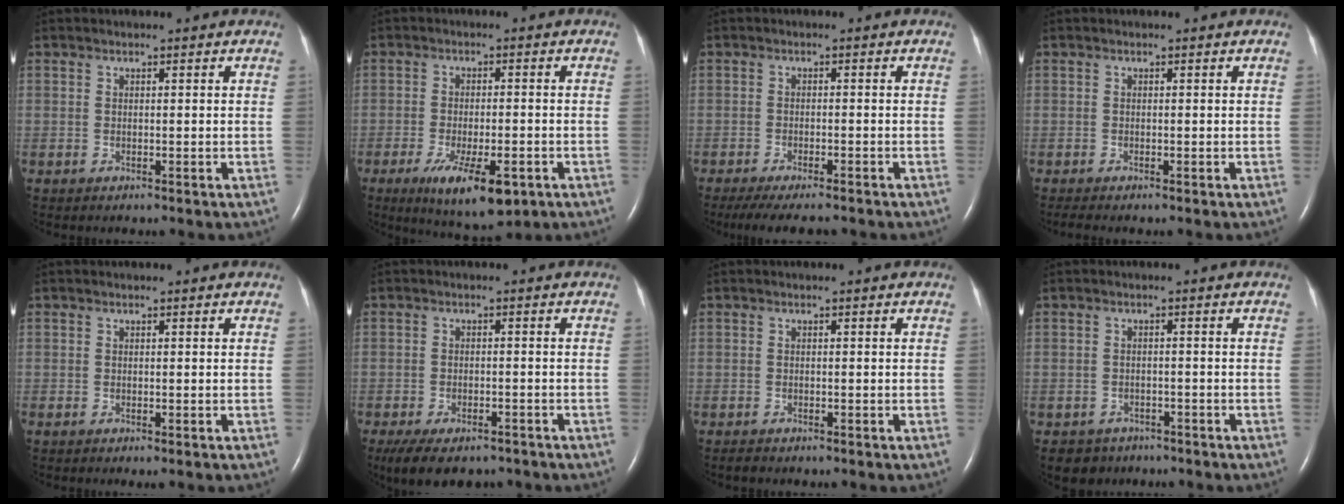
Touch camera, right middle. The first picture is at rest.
{"total": 10.0, "force": [-5.1, 2.9, 8.1], "torque": [-0.136, -0.019, -0.072]}
{"total": 9.4, "force": [-8.0, 1.6, 4.7], "torque": [-0.070, -0.017, -0.117]}
{"total": 1.0, "force": [-0.8, 0.0, 0.6], "torque": [-0.015, -0.004, -0.013]}
{"total": 0.0}
{"total": 9.6, "force": [-7.3, 4.1, 4.8], "torque": [-0.084, -0.008, -0.106]}
{"total": 0.7, "force": [-0.6, 0.2, 0.2], "torque": [-0.008, -0.001, -0.010]}
{"total": 3.6, "force": [-2.6, 2.5, -0.3], "torque": [-0.001, 0.007, -0.038]}